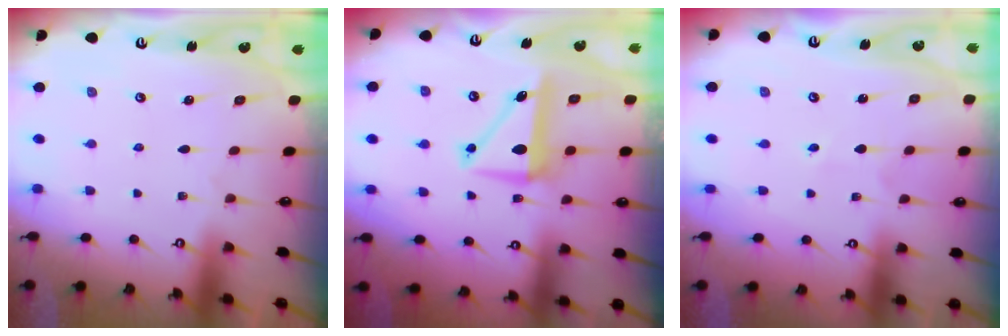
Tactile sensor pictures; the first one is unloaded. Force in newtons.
{"total": 7.2, "press": 7.1, "slide": 1.3}
{"total": 2.9, "press": 2.8, "slide": 0.4}